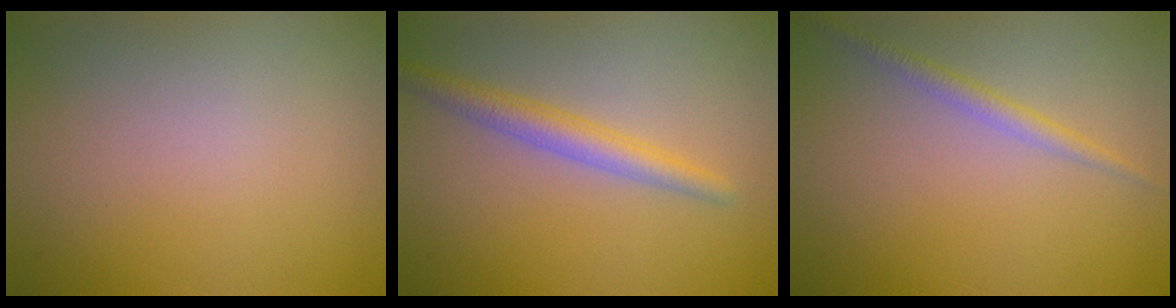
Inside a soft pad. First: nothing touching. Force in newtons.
{"total": 2.8, "press": 2.8, "slide": 0.0}
{"total": 1.6, "press": 1.6, "slide": 0.1}